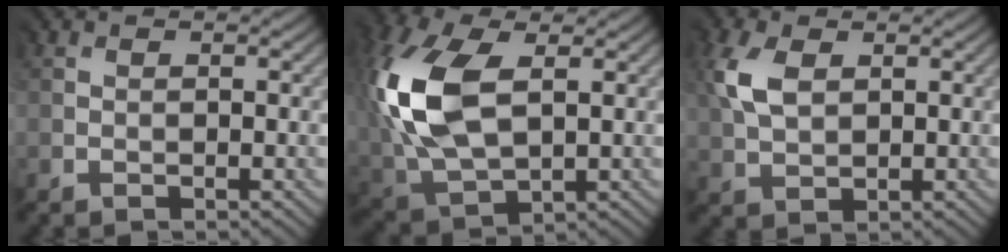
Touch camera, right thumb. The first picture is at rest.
{"total": 14.0, "force": [2.9, 8.6, 10.7], "torque": [-0.289, 0.010, 0.060]}
{"total": 5.2, "force": [2.1, 3.4, 3.3], "torque": [-0.099, 0.010, 0.039]}